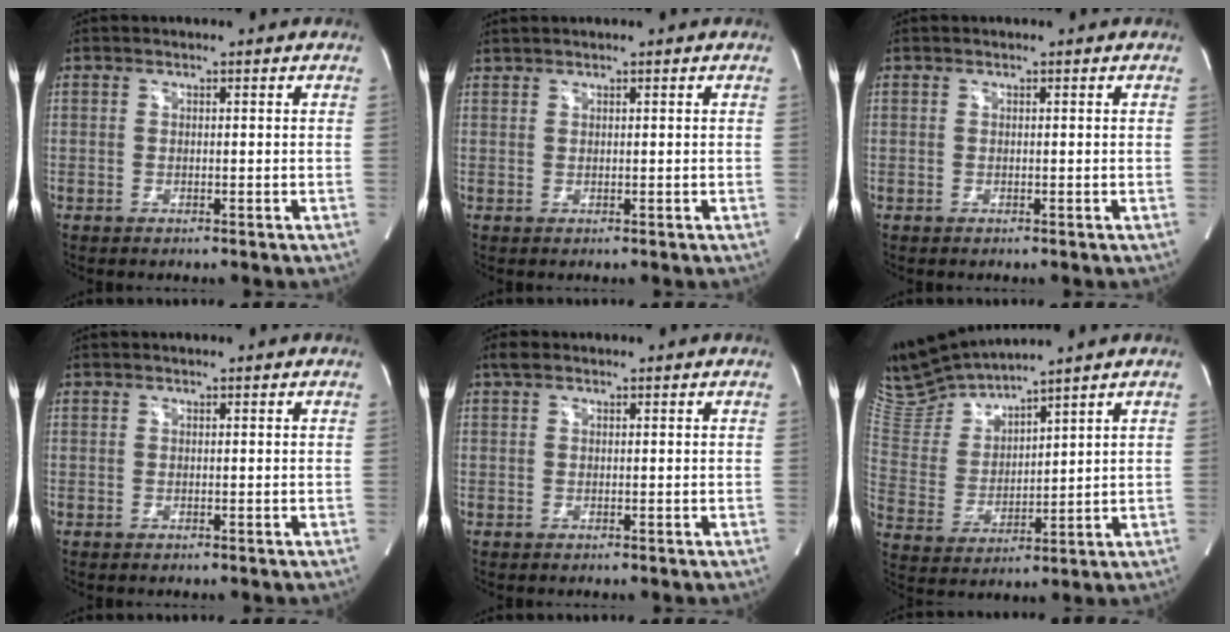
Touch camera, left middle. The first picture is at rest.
{"total": 1.2, "force": [1.2, 0.0, 0.3], "torque": [-0.010, 0.016, 0.030]}
{"total": 0.0}
{"total": 0.0}
{"total": 1.3, "force": [0.9, 0.6, 0.7], "torque": [-0.020, 0.015, 0.017]}
{"total": 9.8, "force": [9.7, -0.6, 1.8], "torque": [-0.063, 0.003, 0.212]}